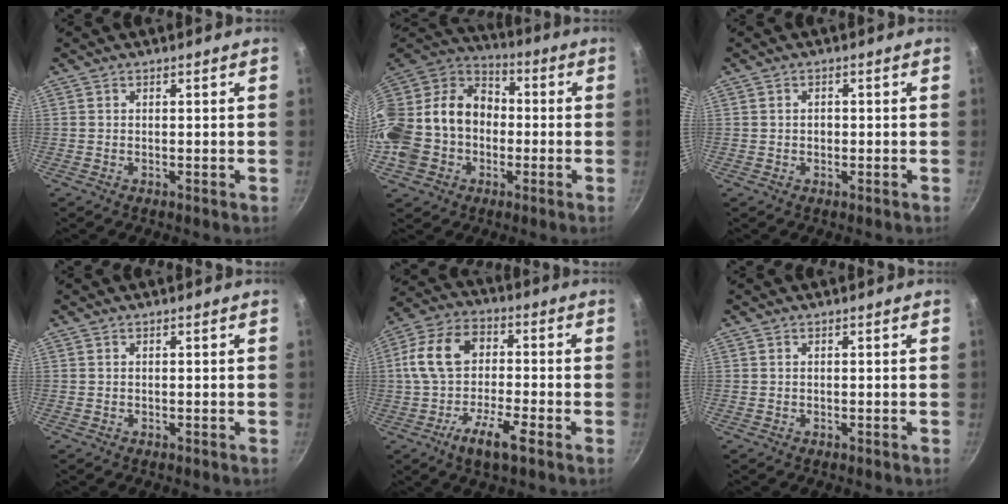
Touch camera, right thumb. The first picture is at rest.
{"total": 23.4, "force": [-3.6, 19.0, 13.1], "torque": [-0.264, 0.063, -0.065]}
{"total": 1.3, "force": [-0.1, 1.1, 0.7], "torque": [-0.011, 0.003, -0.001]}
{"total": 0.0}
{"total": 12.8, "force": [-4.2, 6.4, 10.2], "torque": [-0.190, 0.037, -0.098]}
{"total": 0.0}